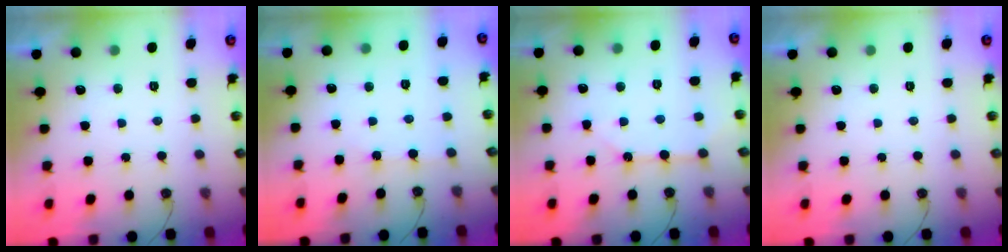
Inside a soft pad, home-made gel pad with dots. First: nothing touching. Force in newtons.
{"total": 1.5, "press": 1.5, "slide": 0.2}
{"total": 8.0, "press": 8.0, "slide": 0.8}
{"total": 0.0}